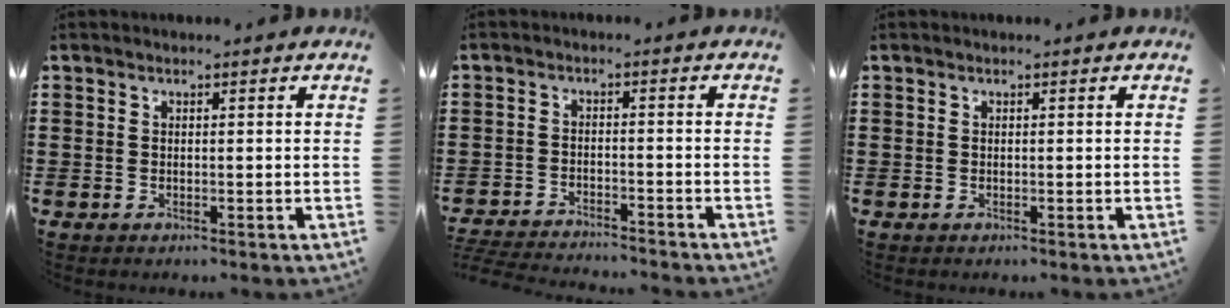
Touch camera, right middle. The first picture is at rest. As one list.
[{"total": 3.7, "force": [-3.7, 0.0, 0.2], "torque": [-0.014, -0.005, -0.079]}, {"total": 0.0}]